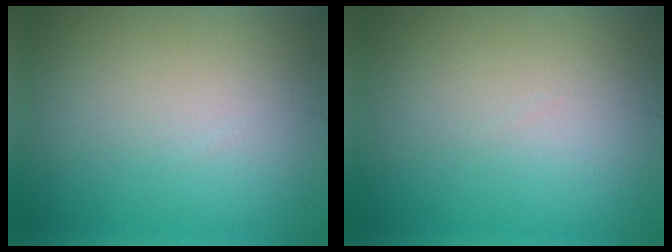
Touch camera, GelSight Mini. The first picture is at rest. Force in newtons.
{"total": 0.0}